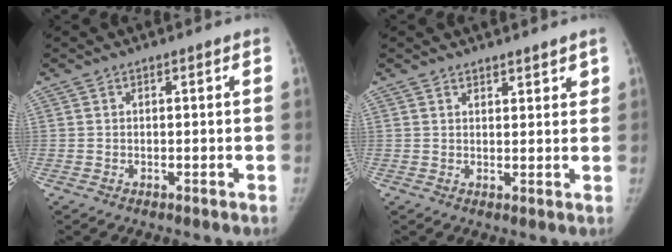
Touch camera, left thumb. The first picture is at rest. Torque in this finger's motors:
{"motor_torque": [-0.15, -0.06, -0.26, -0.03, -0.04]}